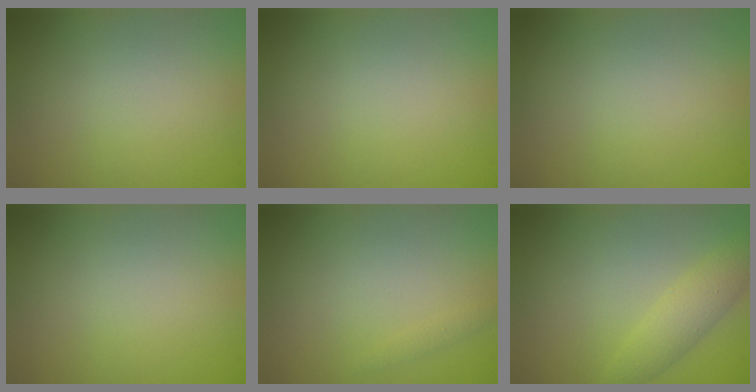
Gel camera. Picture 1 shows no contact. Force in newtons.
{"total": 0.0}
{"total": 0.0}
{"total": 0.0}
{"total": 0.6, "press": 0.6, "slide": 0.0}
{"total": 2.7, "press": 2.7, "slide": 0.1}